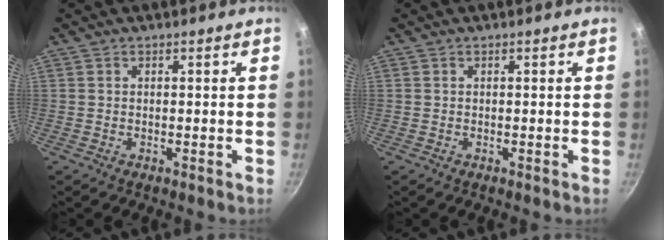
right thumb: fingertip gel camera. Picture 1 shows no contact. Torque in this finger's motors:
{"motor_torque": [-0.05, 0.04, 0.00, -0.01, 0.00]}